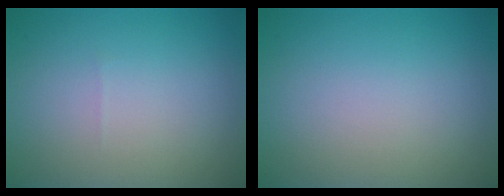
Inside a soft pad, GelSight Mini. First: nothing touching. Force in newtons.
{"total": 0.0}